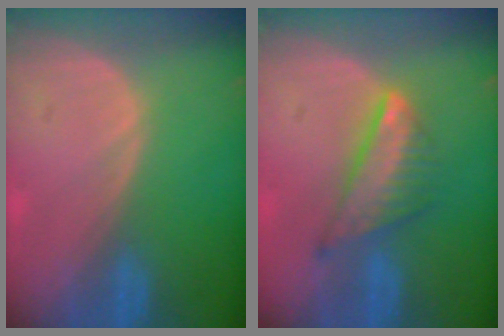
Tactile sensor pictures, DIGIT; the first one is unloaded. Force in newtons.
{"total": 7.5, "press": 6.4, "slide": 3.9}